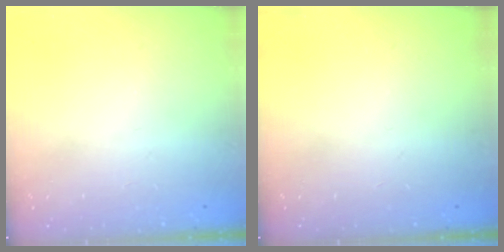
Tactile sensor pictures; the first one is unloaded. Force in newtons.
{"total": 0.0}